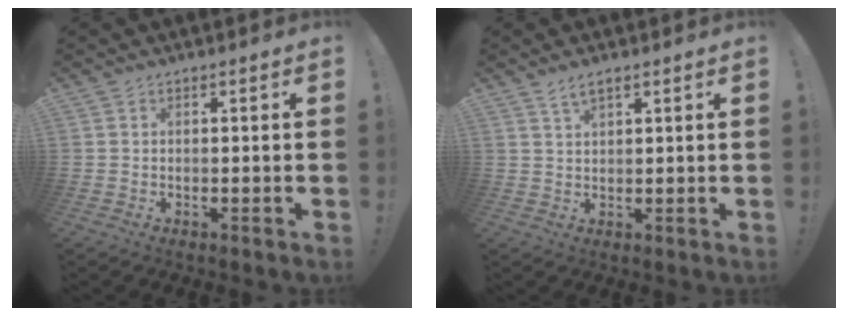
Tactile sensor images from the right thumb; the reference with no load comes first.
{"total": 3.1, "force": [2.3, 0.7, 2.1], "torque": [-0.044, -0.007, 0.041]}